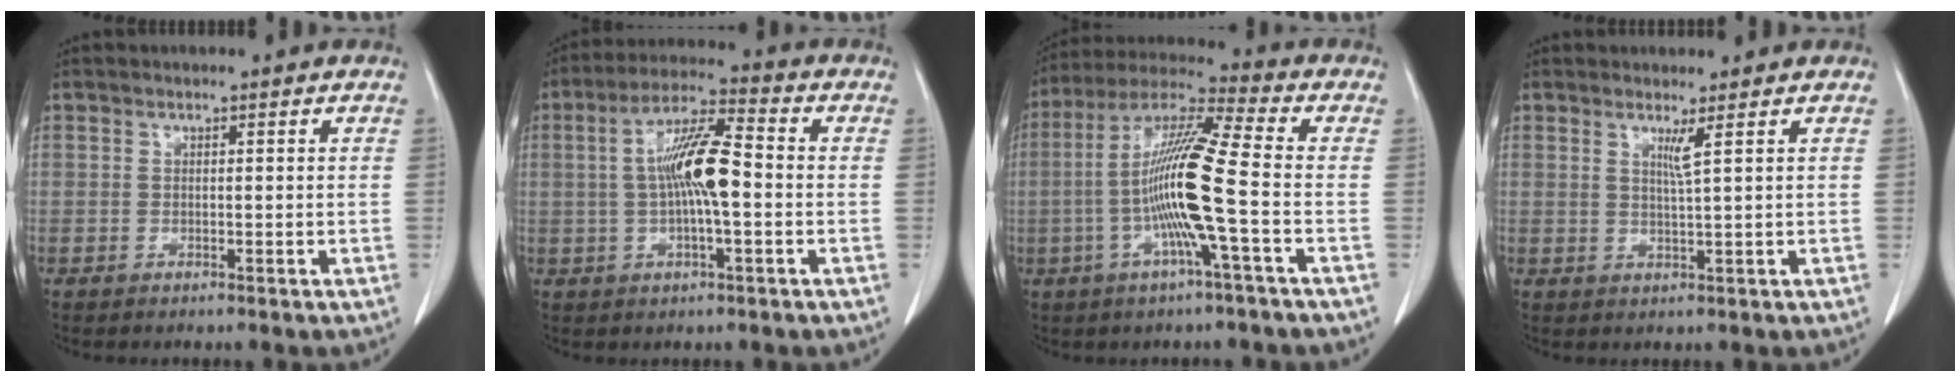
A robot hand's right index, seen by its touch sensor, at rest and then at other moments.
{"total": 9.9, "force": [-0.2, 1.6, 9.7], "torque": [-0.184, 0.016, -0.010]}
{"total": 14.0, "force": [-2.6, -0.5, 13.7], "torque": [-0.266, 0.004, -0.060]}
{"total": 1.9, "force": [1.0, -0.7, 1.5], "torque": [-0.032, -0.013, 0.022]}